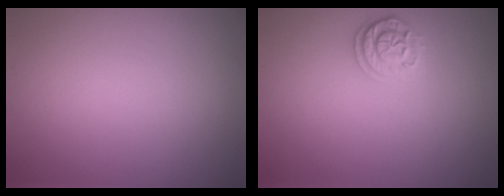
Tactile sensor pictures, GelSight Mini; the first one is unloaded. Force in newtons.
{"total": 1.9, "press": 1.9, "slide": 0.3}